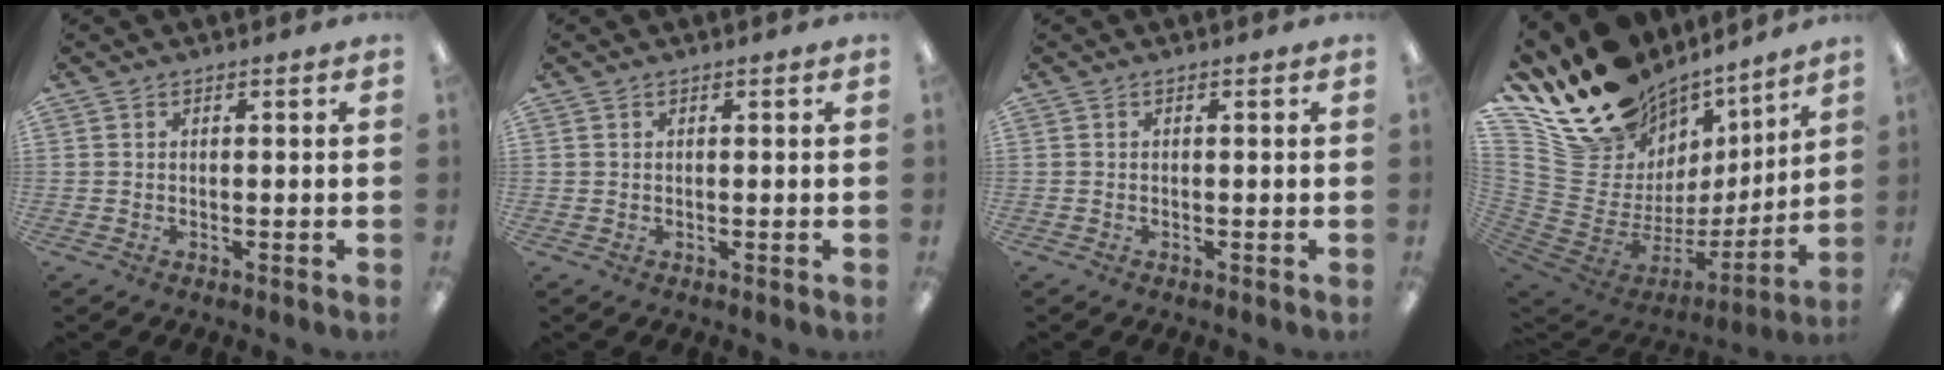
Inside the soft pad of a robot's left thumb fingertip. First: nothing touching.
{"total": 0.5, "force": [0.4, 0.4, 0.0], "torque": [0.000, 0.003, 0.006]}
{"total": 0.0}
{"total": 18.6, "force": [13.8, 11.1, 5.9], "torque": [-0.111, -0.116, 0.278]}